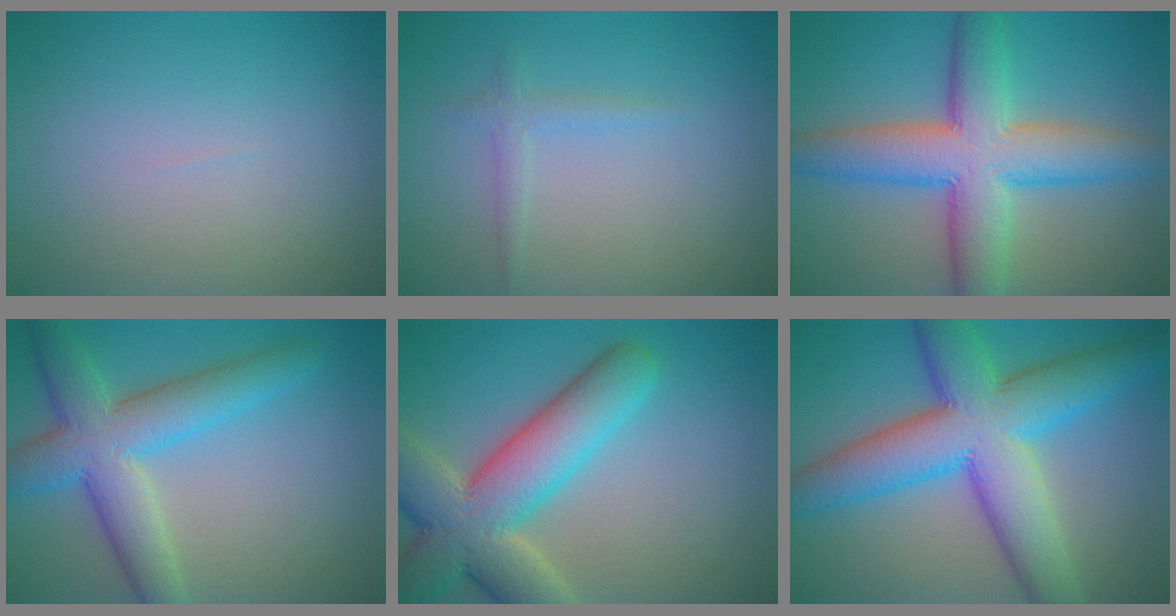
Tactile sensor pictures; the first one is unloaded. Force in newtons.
{"total": 1.4, "press": 1.4, "slide": 0.1}
{"total": 9.2, "press": 9.2, "slide": 0.3}
{"total": 7.1, "press": 7.1, "slide": 0.2}
{"total": 9.9, "press": 9.9, "slide": 0.8}
{"total": 11.5, "press": 11.5, "slide": 0.1}